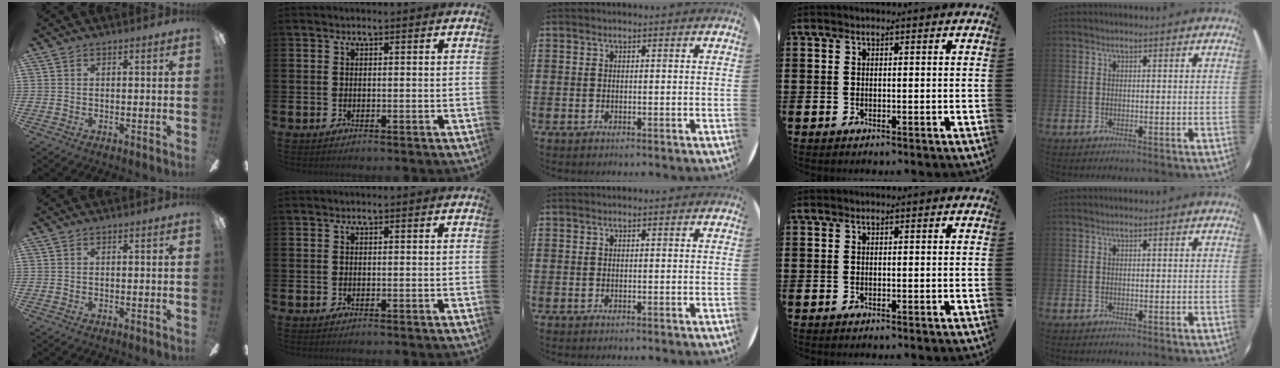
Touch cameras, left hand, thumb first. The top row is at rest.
{}